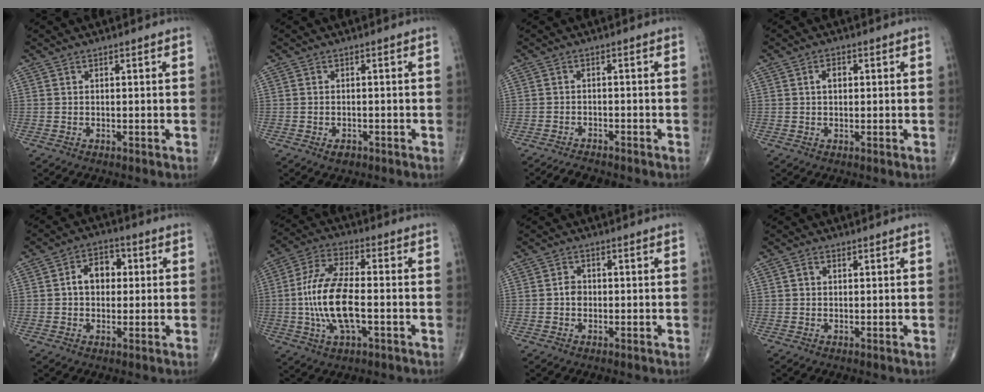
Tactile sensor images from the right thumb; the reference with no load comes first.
{"total": 1.8, "force": [-1.1, 1.0, 0.9], "torque": [-0.009, 0.004, -0.014]}
{"total": 3.4, "force": [-3.1, 0.9, 1.0], "torque": [-0.020, 0.006, -0.052]}
{"total": 2.6, "force": [0.5, 1.7, 1.9], "torque": [-0.026, 0.006, 0.008]}
{"total": 6.8, "force": [0.7, 5.0, 4.6], "torque": [-0.047, 0.018, 0.004]}
{"total": 14.2, "force": [-2.1, 6.0, 12.7], "torque": [-0.259, 0.019, -0.040]}
{"total": 2.3, "force": [-0.2, 1.9, 1.3], "torque": [-0.011, 0.007, -0.006]}
{"total": 1.2, "force": [0.4, 1.0, 0.6], "torque": [-0.007, 0.004, 0.006]}